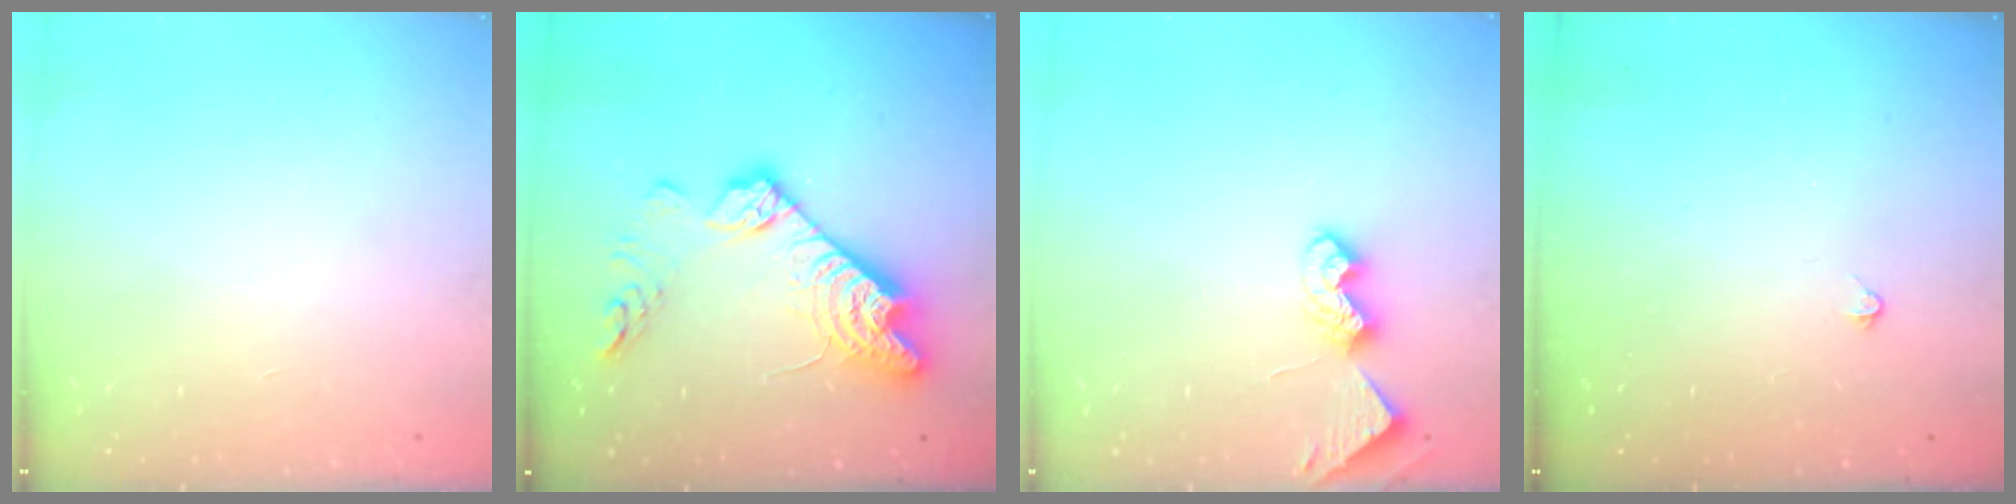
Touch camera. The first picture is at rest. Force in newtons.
{"total": 18.0, "press": 17.9, "slide": 1.5}
{"total": 7.5, "press": 7.5, "slide": 0.5}
{"total": 2.4, "press": 2.4, "slide": 0.5}